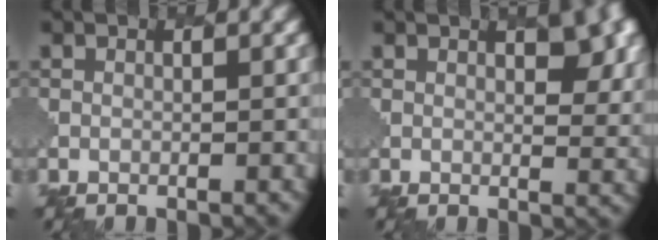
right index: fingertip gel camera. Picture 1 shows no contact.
{"total": 4.7, "force": [2.4, 2.0, 3.5], "torque": [-0.039, -0.001, 0.031]}